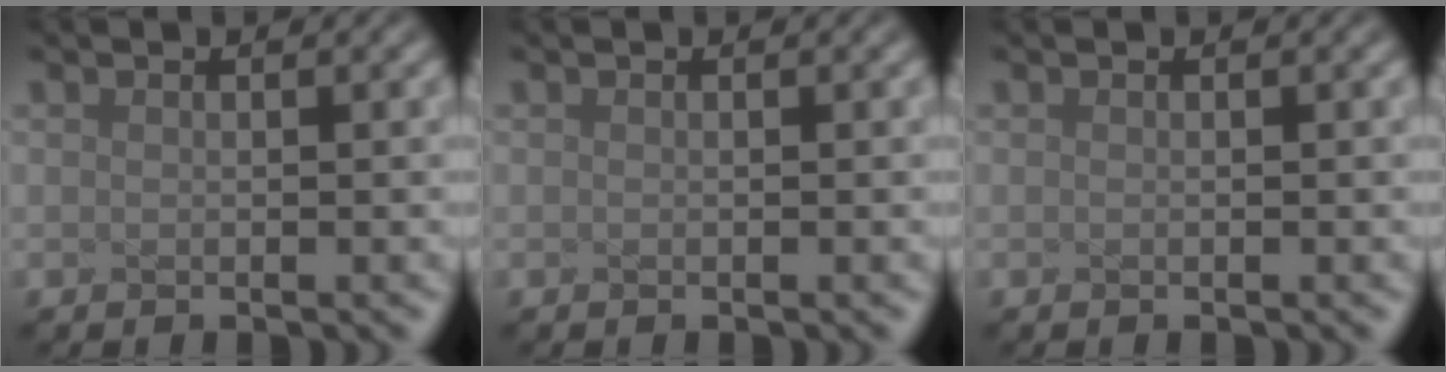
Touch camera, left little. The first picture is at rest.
{"total": 0.0}
{"total": 0.0}